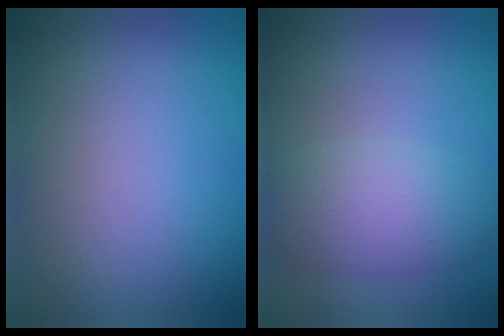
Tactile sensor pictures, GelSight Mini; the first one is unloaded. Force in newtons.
{"total": 4.5, "press": 4.5, "slide": 0.2}